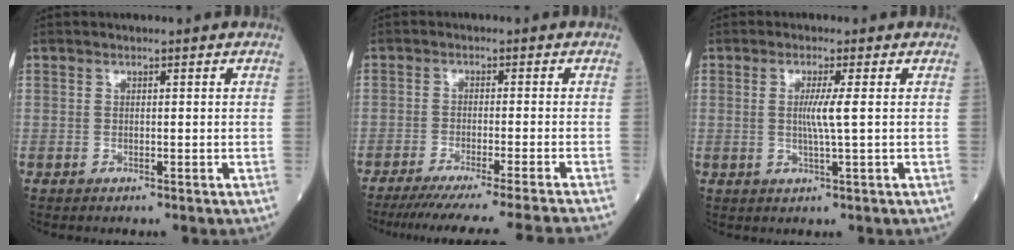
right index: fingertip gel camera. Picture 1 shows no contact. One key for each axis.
{"total": 18.5, "fx": -16.8, "fy": -2.4, "fz": 7.4, "tx": -0.085, "ty": -0.066, "tz": -0.237}
{"total": 3.5, "fx": 0.3, "fy": -0.7, "fz": 3.4, "tx": -0.070, "ty": -0.007, "tz": 0.004}